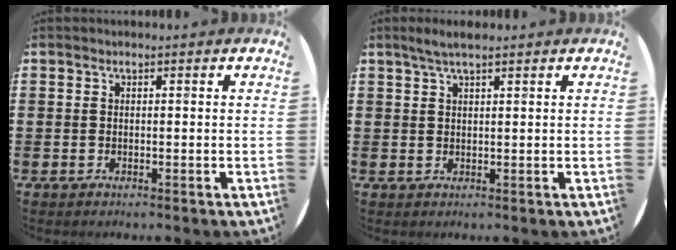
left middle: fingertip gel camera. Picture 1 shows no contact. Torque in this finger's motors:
{"motor_torque": [0.51, -0.35, 0.07, 0.02]}